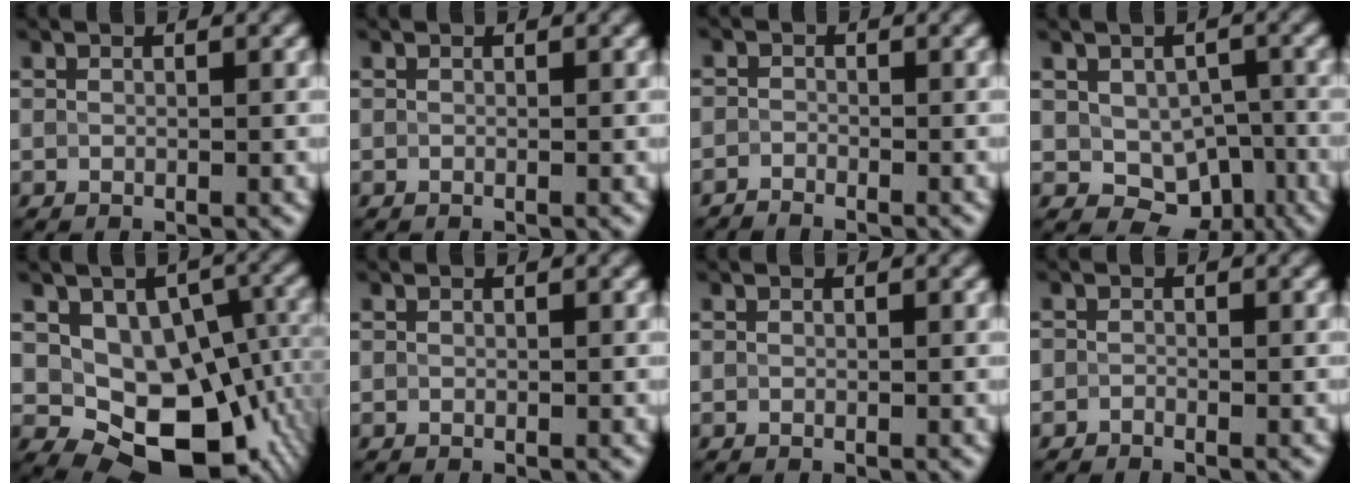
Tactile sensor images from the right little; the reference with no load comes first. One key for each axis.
{"total": 0.0}
{"total": 1.8, "fx": -1.6, "fy": 0.8, "fz": -0.5, "tx": 0.020, "ty": 0.000, "tz": -0.033}
{"total": 5.7, "fx": -1.7, "fy": 4.0, "fz": 3.7, "tx": -0.047, "ty": -0.009, "tz": -0.014}
{"total": 11.7, "fx": -1.7, "fy": 7.9, "fz": 8.5, "tx": -0.116, "ty": -0.022, "tz": -0.016}
{"total": 0.0}
{"total": 0.0}
{"total": 0.6, "fx": -0.5, "fy": 0.1, "fz": -0.3, "tx": 0.005, "ty": -0.003, "tz": -0.008}